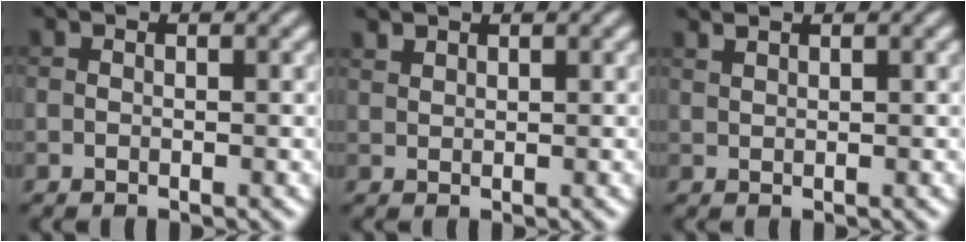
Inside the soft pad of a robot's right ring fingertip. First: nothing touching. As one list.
[{"total": 1.1, "force": [1.0, 0.3, 0.3], "torque": [-0.009, 0.000, 0.025]}, {"total": 1.3, "force": [1.1, 0.3, 0.6], "torque": [-0.005, 0.001, 0.017]}]